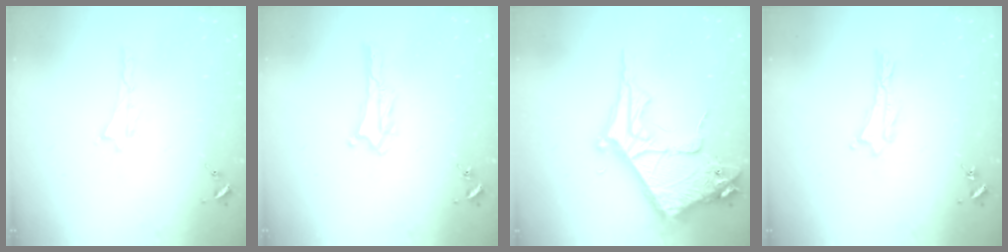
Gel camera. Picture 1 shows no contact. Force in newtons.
{"total": 1.3, "press": 1.3, "slide": 0.4}
{"total": 15.7, "press": 15.6, "slide": 1.6}
{"total": 0.0}